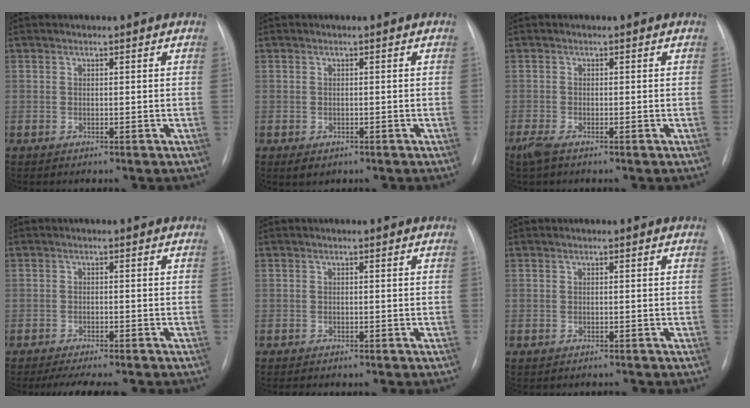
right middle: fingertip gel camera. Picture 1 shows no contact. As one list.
[{"total": 1.8, "force": [-1.0, 1.2, 1.0], "torque": [-0.013, 0.000, -0.004]}, {"total": 2.7, "force": [-1.9, 0.7, 1.8], "torque": [-0.044, -0.009, -0.036]}, {"total": 9.1, "force": [-7.9, 2.2, 4.0], "torque": [-0.053, -0.003, -0.106]}, {"total": 3.3, "force": [-2.8, 0.9, 1.6], "torque": [-0.025, -0.005, -0.026]}, {"total": 2.2, "force": [-2.0, 0.8, 0.3], "torque": [-0.005, -0.003, -0.024]}]